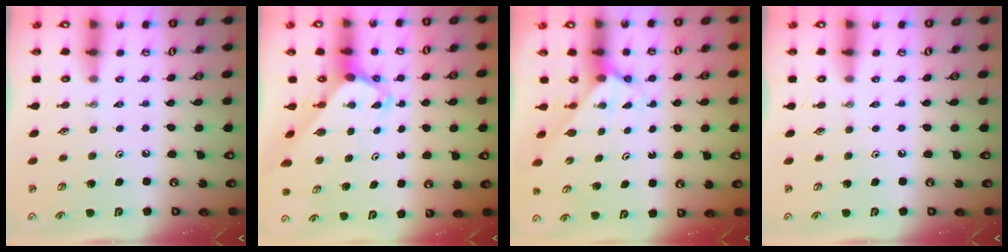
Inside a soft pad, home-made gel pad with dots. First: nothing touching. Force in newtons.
{"total": 3.6, "press": 3.6, "slide": 0.3}
{"total": 2.6, "press": 2.6, "slide": 0.3}
{"total": 0.0}